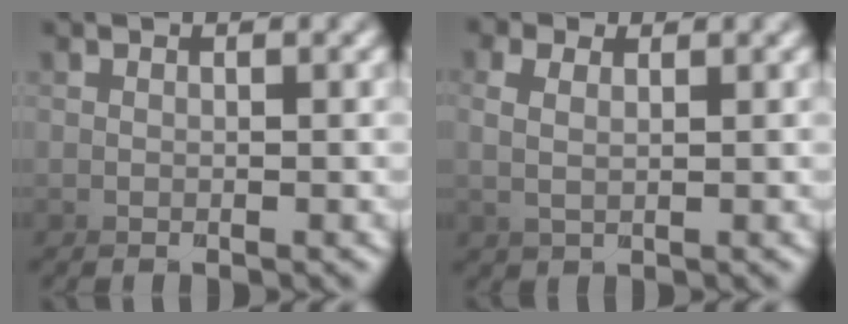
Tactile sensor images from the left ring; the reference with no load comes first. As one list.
[{"total": 2.7, "force": [0.0, -2.5, -1.0], "torque": [0.024, 0.011, -0.003]}]